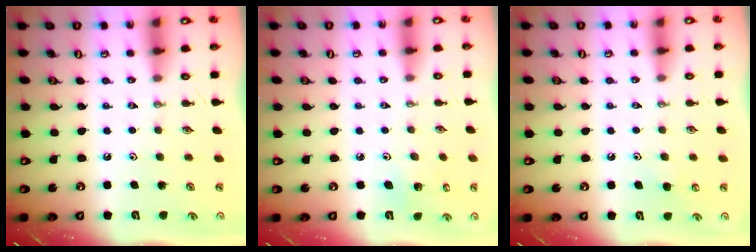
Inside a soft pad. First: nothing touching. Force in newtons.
{"total": 3.5, "press": 3.4, "slide": 1.1}
{"total": 4.3, "press": 4.2, "slide": 0.9}